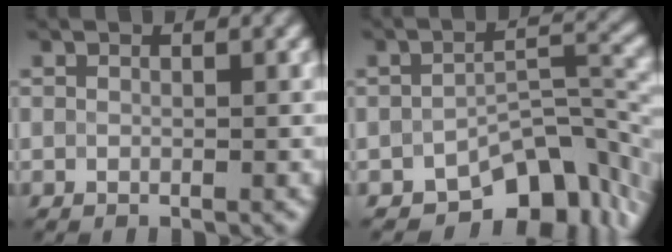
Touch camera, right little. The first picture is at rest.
{"total": 7.3, "force": [-5.2, 2.9, 4.2], "torque": [-0.044, 0.001, -0.071]}